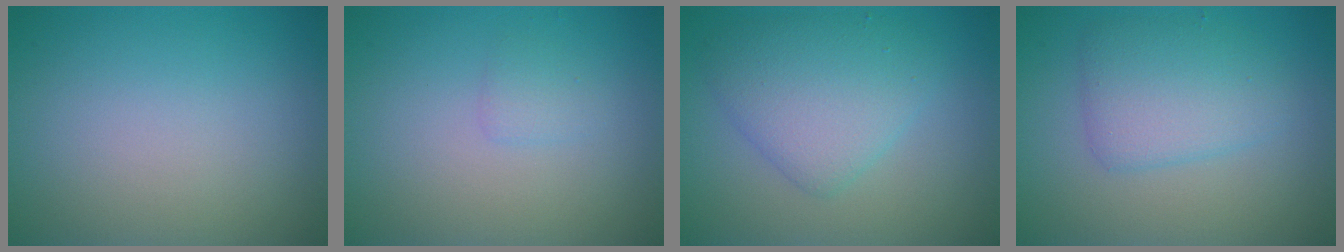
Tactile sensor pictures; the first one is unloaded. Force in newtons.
{"total": 1.0, "press": 1.0, "slide": 0.0}
{"total": 4.5, "press": 4.5, "slide": 0.0}
{"total": 3.7, "press": 3.7, "slide": 0.1}